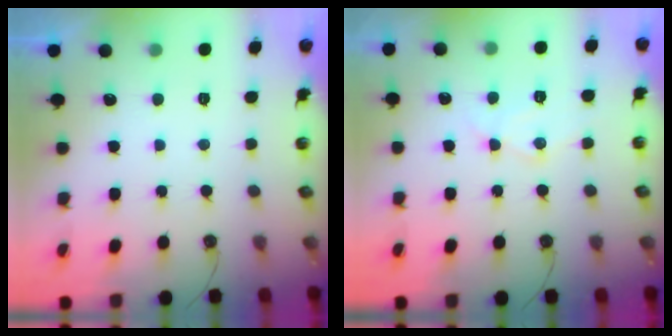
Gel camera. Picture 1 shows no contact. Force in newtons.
{"total": 10.2, "press": 10.2, "slide": 0.8}